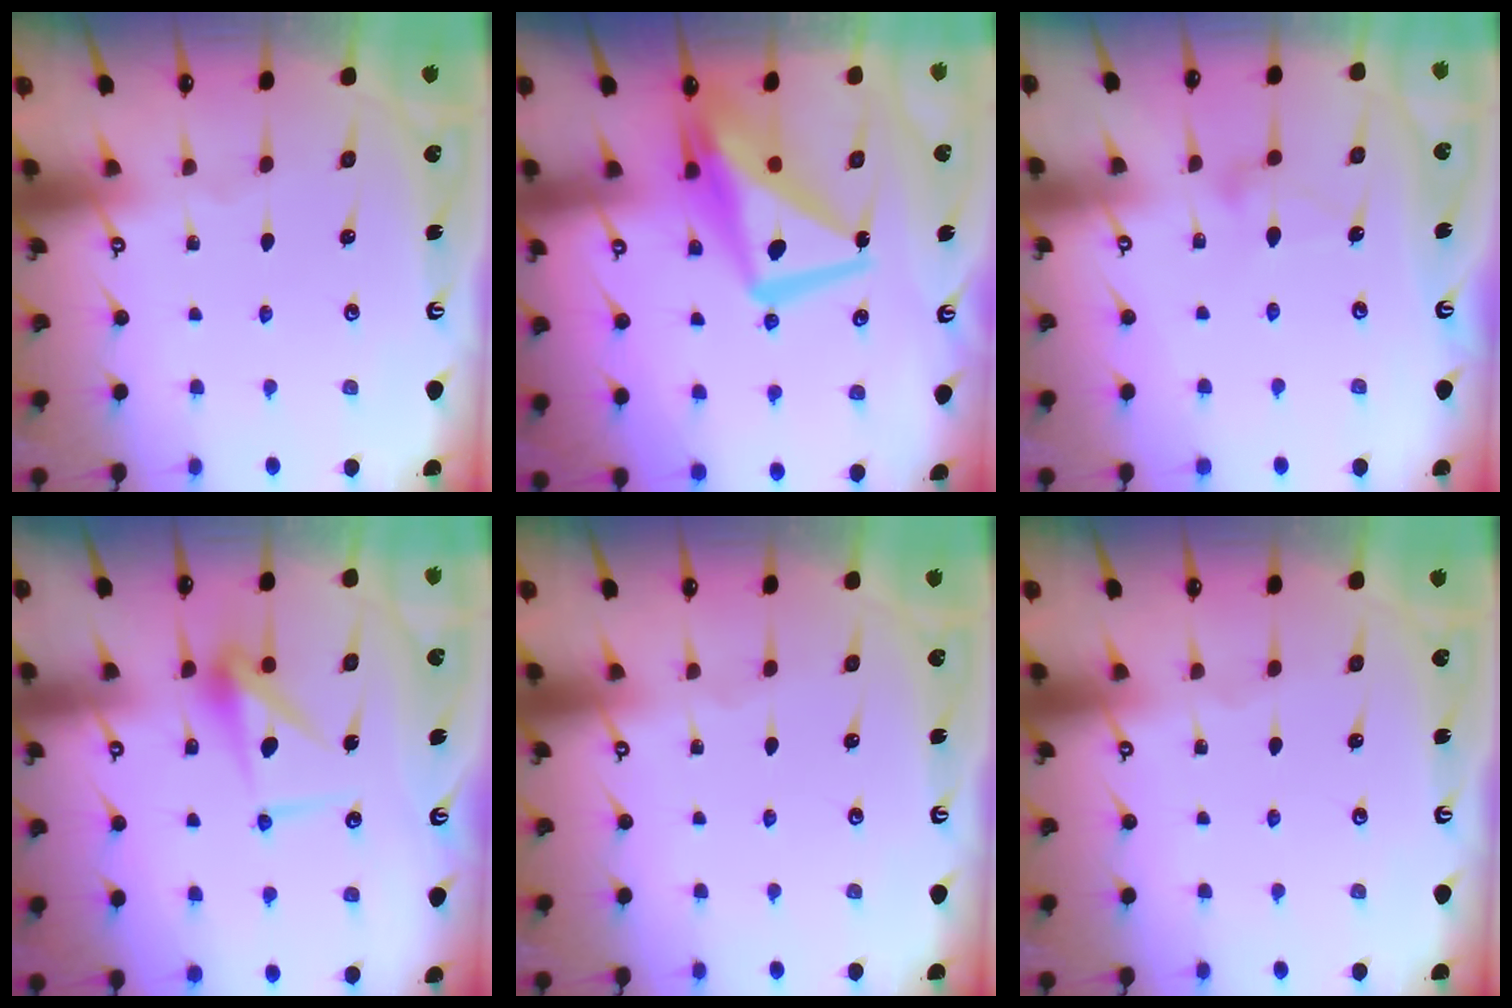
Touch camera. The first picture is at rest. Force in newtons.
{"total": 12.7, "press": 12.6, "slide": 1.6}
{"total": 10.6, "press": 10.6, "slide": 0.3}
{"total": 9.9, "press": 9.9, "slide": 0.2}
{"total": 0.0}
{"total": 0.0}